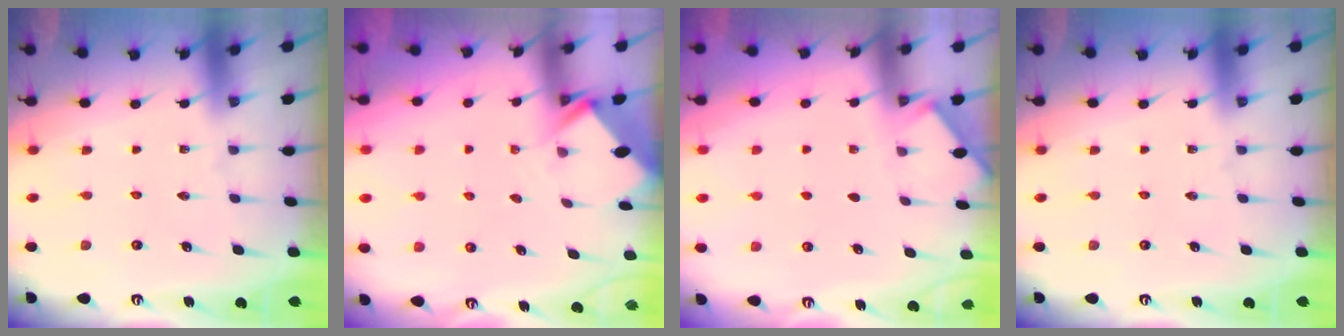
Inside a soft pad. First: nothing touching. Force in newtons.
{"total": 2.7, "press": 2.7, "slide": 0.2}
{"total": 2.0, "press": 2.0, "slide": 0.3}
{"total": 0.0}